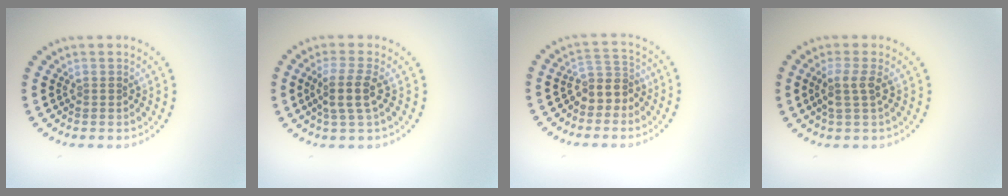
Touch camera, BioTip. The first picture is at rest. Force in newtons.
{"total": 2.7, "press": 2.3, "slide": 1.5}
{"total": 2.8, "press": 2.3, "slide": 1.6}
{"total": 2.1, "press": 1.7, "slide": 1.2}